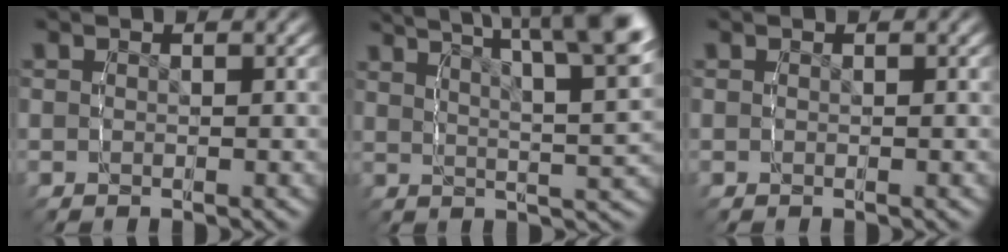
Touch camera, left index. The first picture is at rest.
{"total": 9.5, "force": [5.4, 3.4, 7.1], "torque": [-0.081, 0.001, 0.075]}
{"total": 0.0}